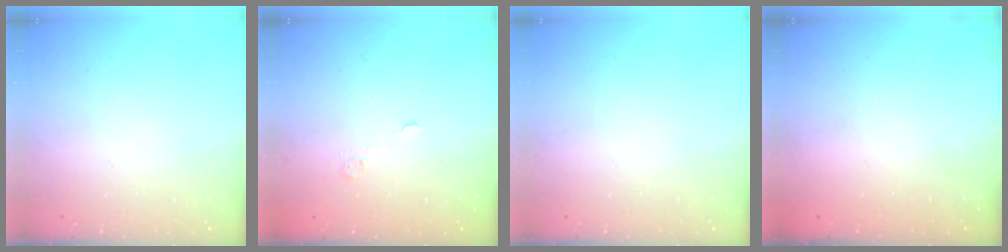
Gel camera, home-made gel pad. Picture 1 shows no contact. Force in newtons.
{"total": 3.6, "press": 3.5, "slide": 0.9}
{"total": 0.0}
{"total": 2.6, "press": 2.5, "slide": 0.9}